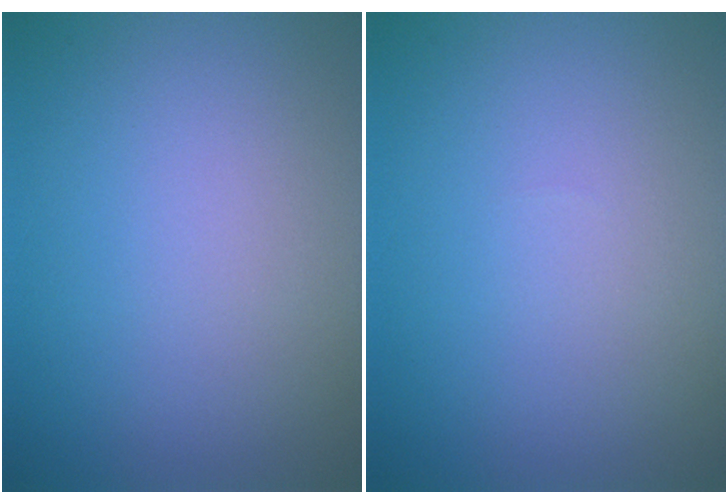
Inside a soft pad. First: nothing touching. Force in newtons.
{"total": 0.0}